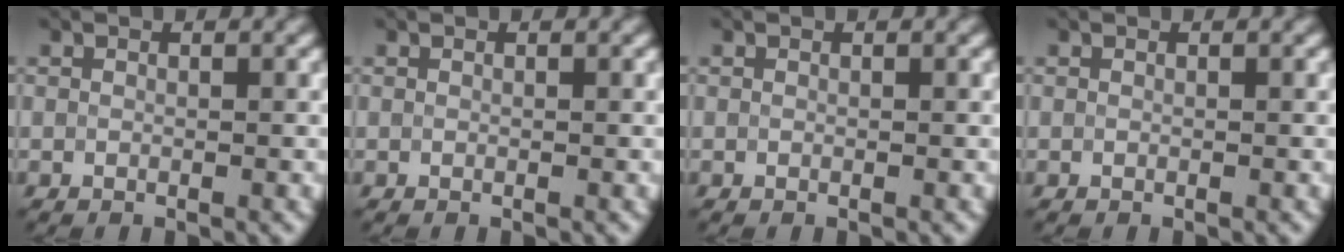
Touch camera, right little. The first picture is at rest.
{"total": 0.0}
{"total": 0.0}
{"total": 0.0}